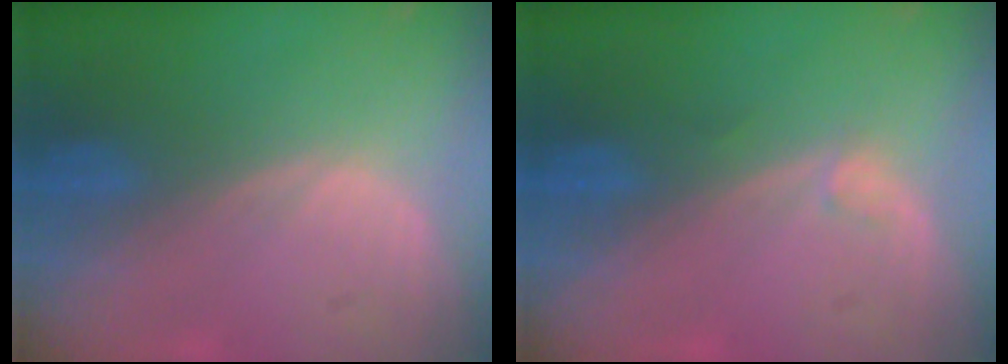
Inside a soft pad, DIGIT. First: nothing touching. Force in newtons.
{"total": 0.8, "press": 0.7, "slide": 0.1}